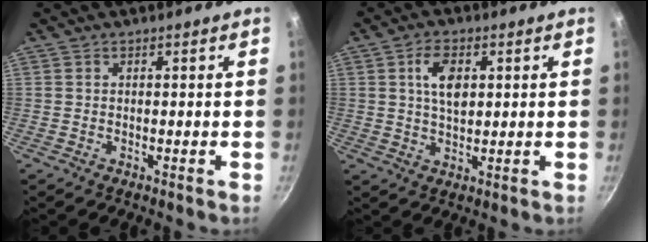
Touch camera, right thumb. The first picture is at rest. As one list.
[{"total": 6.3, "force": [1.8, 3.6, 4.9], "torque": [-0.077, -0.005, 0.032]}]